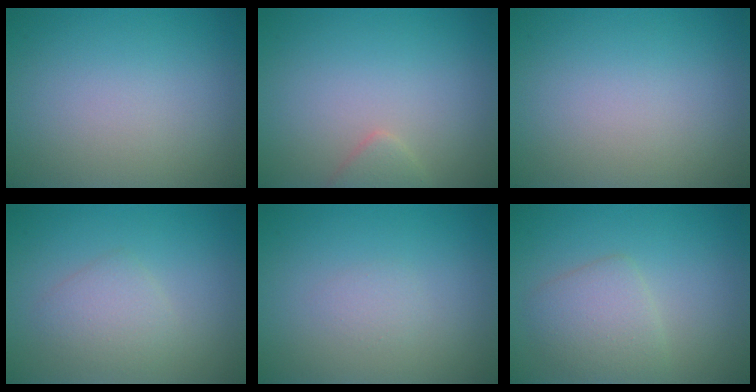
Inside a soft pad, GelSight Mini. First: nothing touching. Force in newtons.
{"total": 1.3, "press": 1.3, "slide": 0.1}
{"total": 0.0}
{"total": 2.2, "press": 2.2, "slide": 0.1}
{"total": 0.8, "press": 0.8, "slide": 0.1}
{"total": 3.0, "press": 3.0, "slide": 0.1}